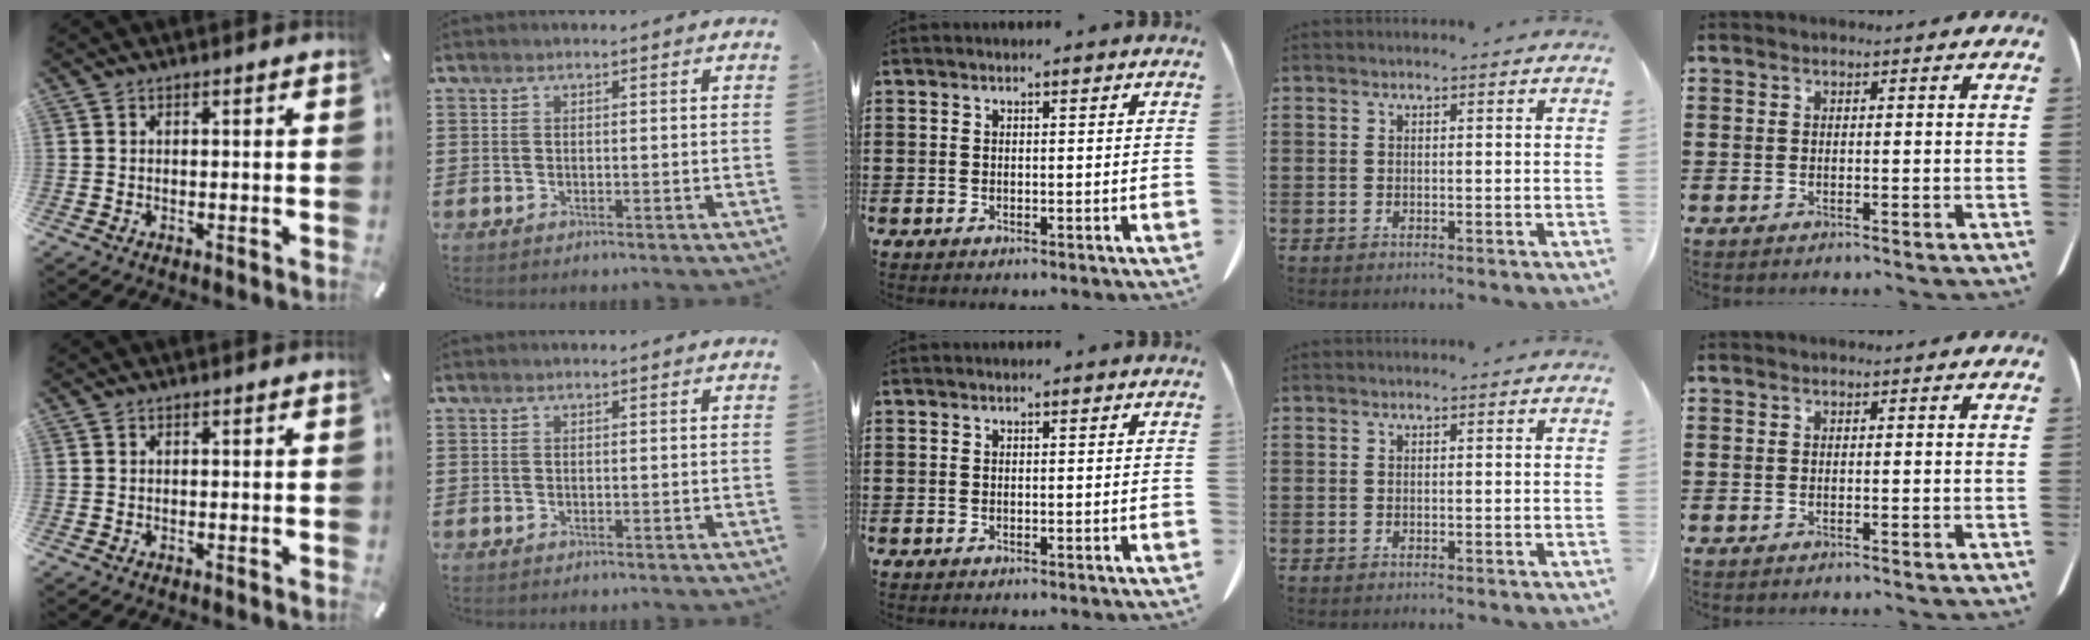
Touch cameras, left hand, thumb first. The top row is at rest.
{}